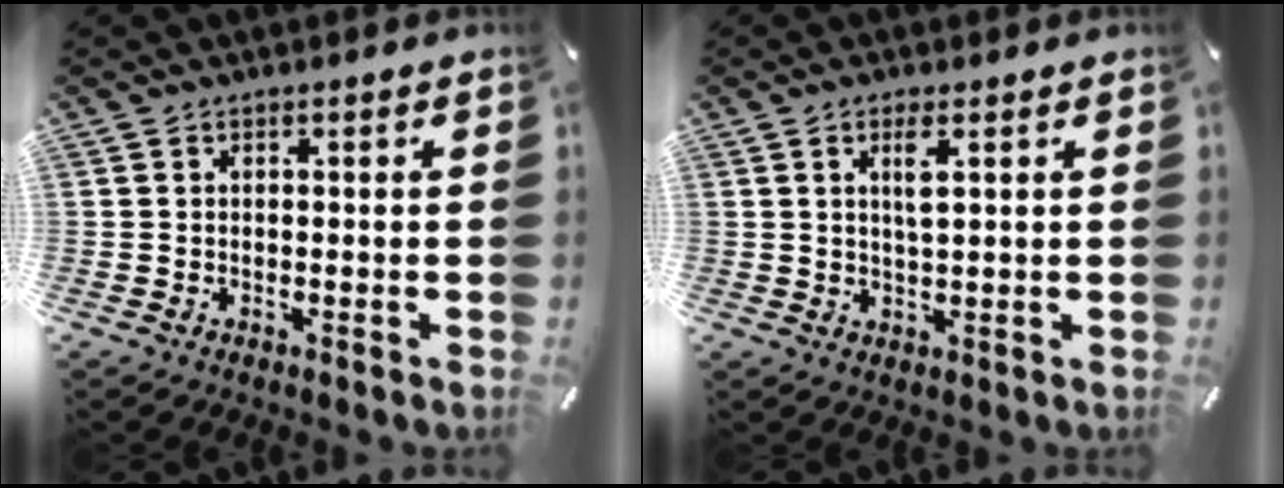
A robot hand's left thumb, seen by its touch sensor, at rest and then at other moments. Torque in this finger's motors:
{"motor_torque": [-0.09, -0.47, 0.11, 0.31, -0.01]}